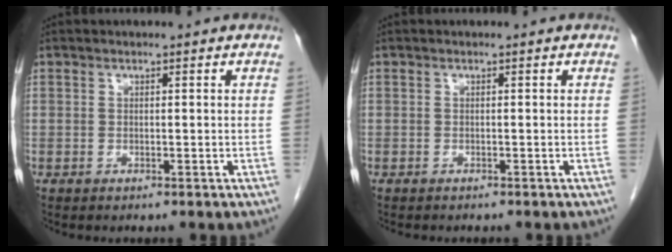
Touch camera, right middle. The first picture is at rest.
{"total": 2.5, "force": [-2.2, 0.8, 0.9], "torque": [-0.017, -0.005, -0.024]}